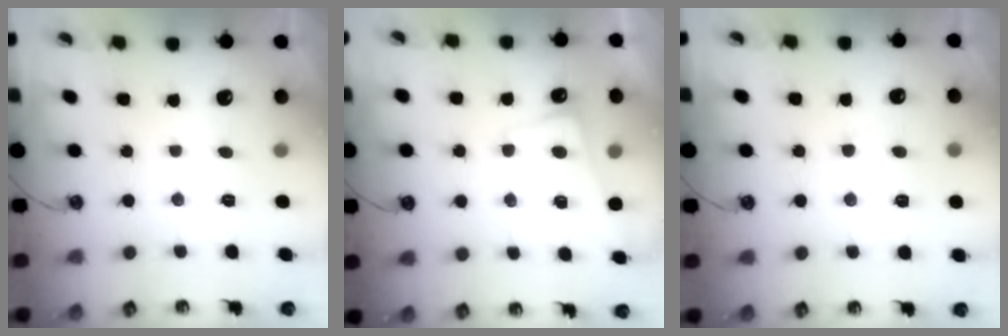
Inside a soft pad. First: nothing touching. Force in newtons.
{"total": 2.2, "press": 2.1, "slide": 0.4}
{"total": 0.9, "press": 0.6, "slide": 0.6}